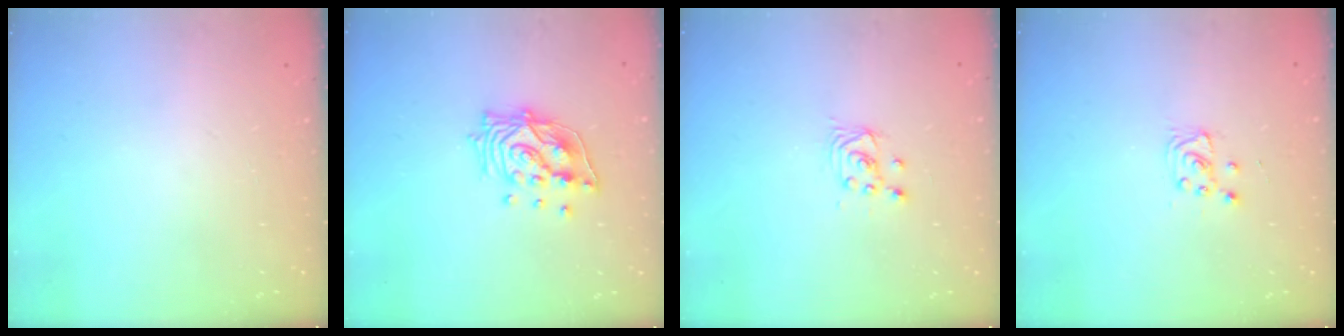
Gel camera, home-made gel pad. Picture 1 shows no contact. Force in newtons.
{"total": 13.2, "press": 13.2, "slide": 1.3}
{"total": 2.5, "press": 2.5, "slide": 0.2}
{"total": 4.4, "press": 4.4, "slide": 0.5}